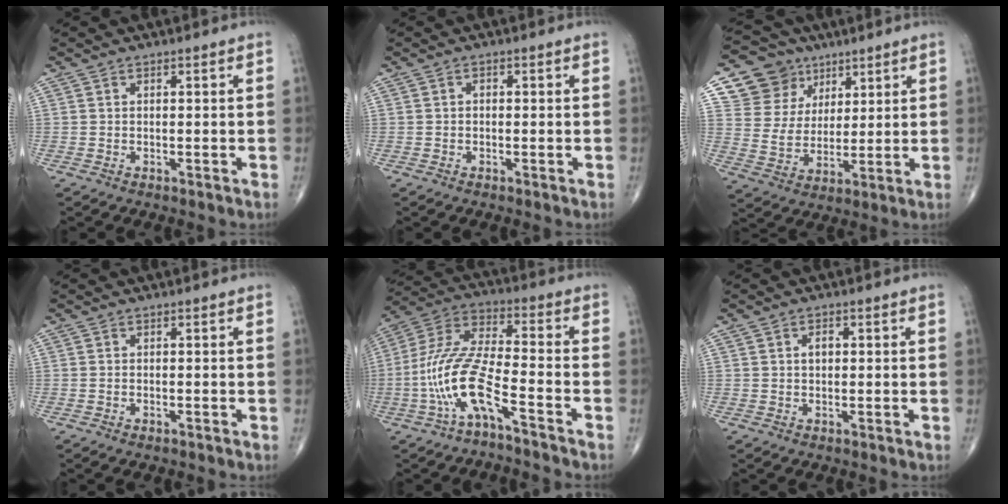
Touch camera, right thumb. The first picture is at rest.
{"total": 0.7, "force": [-0.1, 0.5, 0.5], "torque": [-0.002, 0.003, -0.005]}
{"total": 12.0, "force": [6.4, 9.9, 2.5], "torque": [-0.007, -0.029, 0.123]}
{"total": 0.5, "force": [-0.3, 0.3, 0.4], "torque": [-0.009, 0.002, -0.003]}
{"total": 12.9, "force": [-5.9, 3.2, 11.1], "torque": [-0.254, 0.057, -0.117]}
{"total": 1.8, "force": [0.4, 1.3, 1.3], "torque": [-0.016, 0.003, 0.004]}